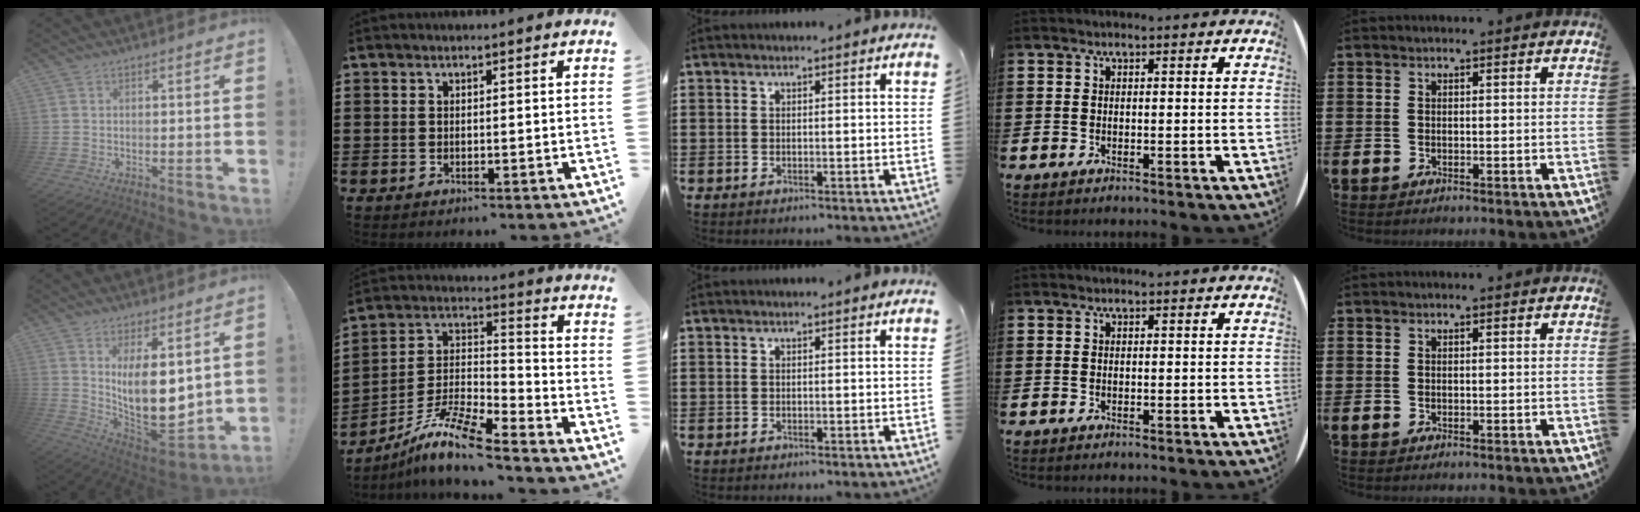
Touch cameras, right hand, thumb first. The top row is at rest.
{"thumb": {"total": 15.6, "force": [2.4, 8.0, 13.2], "torque": [-0.211, -0.055, 0.053]}, "index": {"total": 10.3, "force": [-8.6, 1.2, 5.5], "torque": [-0.124, 0.004, -0.175]}}